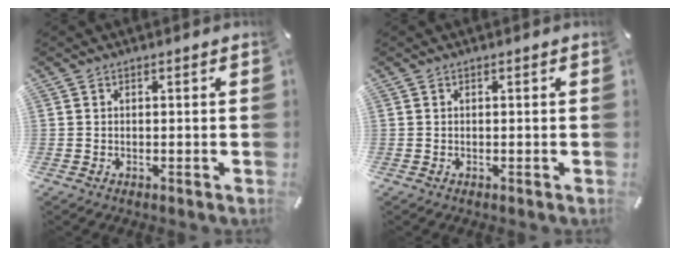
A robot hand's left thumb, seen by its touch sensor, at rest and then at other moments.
{"total": 0.0}